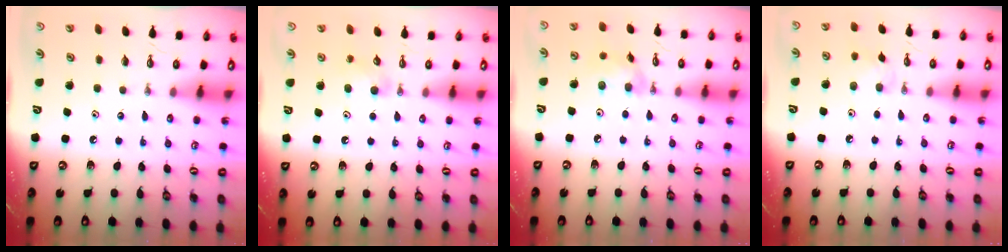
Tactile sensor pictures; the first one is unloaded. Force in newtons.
{"total": 5.3, "press": 5.1, "slide": 1.4}
{"total": 8.9, "press": 8.6, "slide": 2.3}
{"total": 6.5, "press": 6.1, "slide": 2.2}